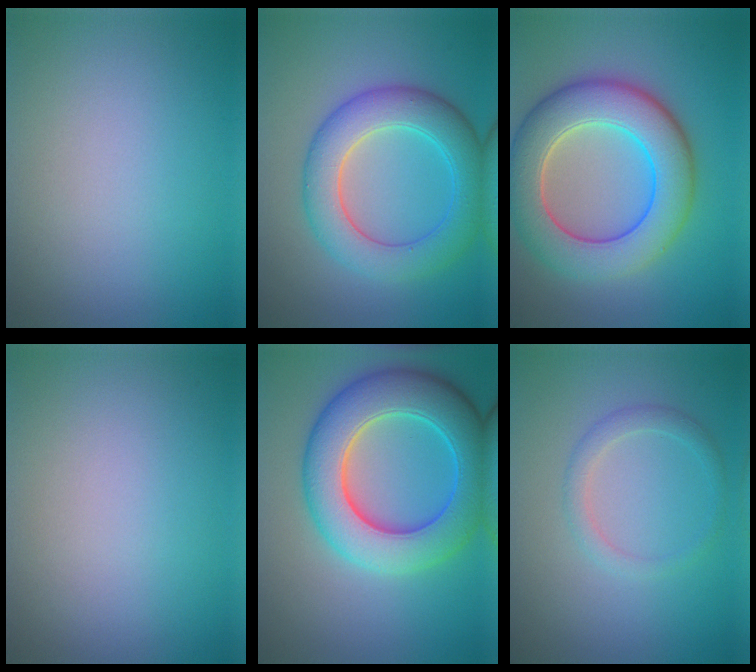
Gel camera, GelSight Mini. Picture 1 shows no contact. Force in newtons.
{"total": 6.7, "press": 6.7, "slide": 0.2}
{"total": 9.4, "press": 9.4, "slide": 0.4}
{"total": 0.0}
{"total": 9.6, "press": 9.6, "slide": 0.5}
{"total": 1.7, "press": 1.7, "slide": 0.1}